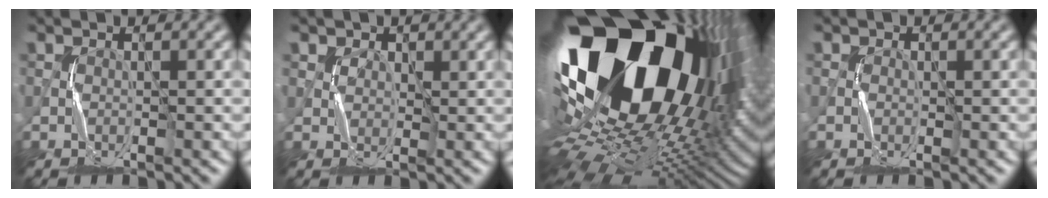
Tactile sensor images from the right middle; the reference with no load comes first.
{"total": 2.1, "force": [1.3, 1.6, 0.7], "torque": [-0.023, -0.005, 0.027]}
{"total": 23.1, "force": [5.9, 12.7, 18.4], "torque": [-0.329, -0.015, 0.113]}
{"total": 0.6, "force": [0.0, 0.6, 0.2], "torque": [0.000, 0.000, -0.003]}